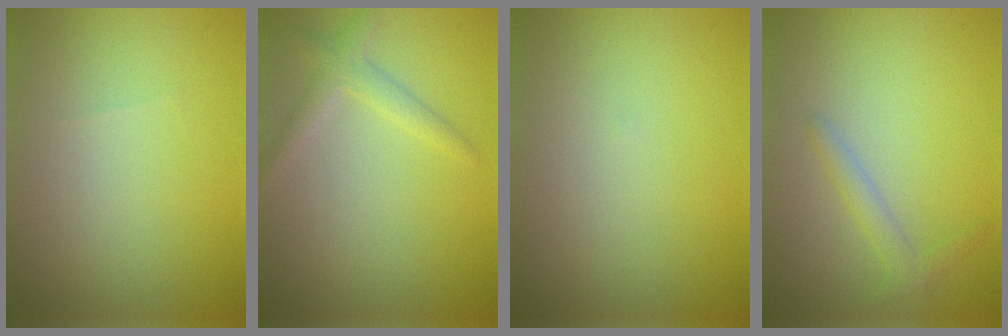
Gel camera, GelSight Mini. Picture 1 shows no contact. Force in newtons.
{"total": 1.9, "press": 1.9, "slide": 0.0}
{"total": 0.0}
{"total": 1.5, "press": 1.5, "slide": 0.1}